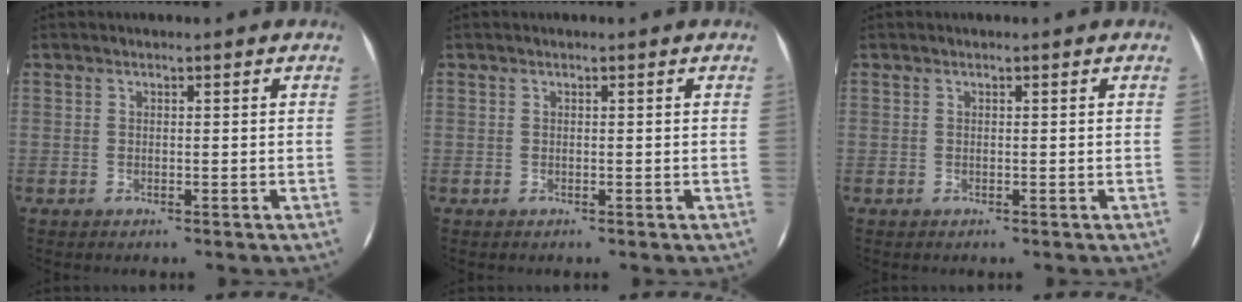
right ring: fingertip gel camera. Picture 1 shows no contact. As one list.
[{"total": 0.0}, {"total": 0.0}]